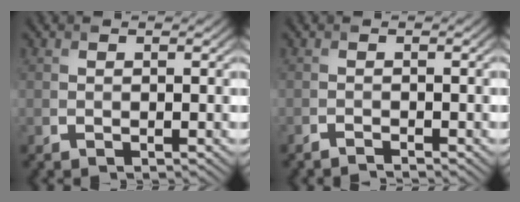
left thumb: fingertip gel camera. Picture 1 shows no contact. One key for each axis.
{"total": 1.5, "fx": -1.3, "fy": 0.1, "fz": 0.6, "tx": 0.005, "ty": 0.003, "tz": -0.031}